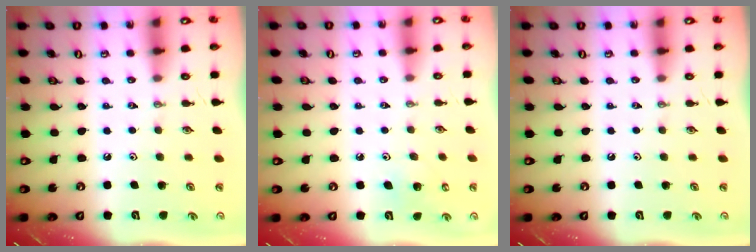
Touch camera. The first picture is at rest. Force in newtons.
{"total": 4.8, "press": 4.7, "slide": 0.4}
{"total": 0.0}